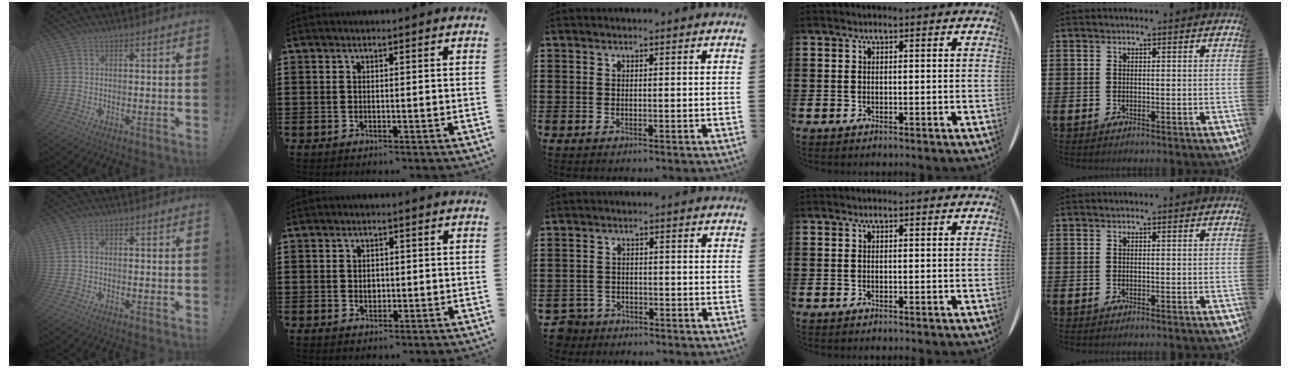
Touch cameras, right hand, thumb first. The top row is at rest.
{"thumb": {"total": 0.7, "force": [-0.4, 0.2, 0.4], "torque": [-0.012, 0.003, -0.008]}, "index": {"total": 1.3, "force": [0.2, 1.1, 0.7], "torque": [-0.015, 0.006, 0.003]}, "middle": {"total": 3.0, "force": [-2.8, 1.1, 0.0], "torque": [-0.022, -0.005, -0.066]}}